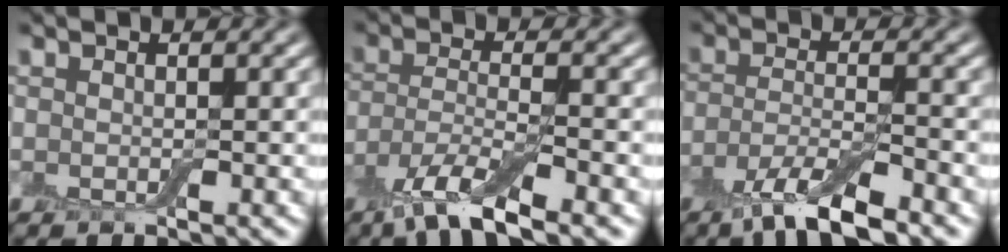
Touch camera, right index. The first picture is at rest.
{"total": 6.2, "force": [-4.2, 1.4, 4.3], "torque": [-0.087, -0.007, -0.089]}
{"total": 5.9, "force": [-4.0, 1.4, 4.0], "torque": [-0.076, -0.006, -0.081]}